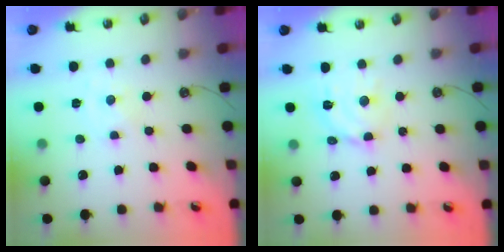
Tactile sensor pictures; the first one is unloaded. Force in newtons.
{"total": 10.9, "press": 10.9, "slide": 0.8}